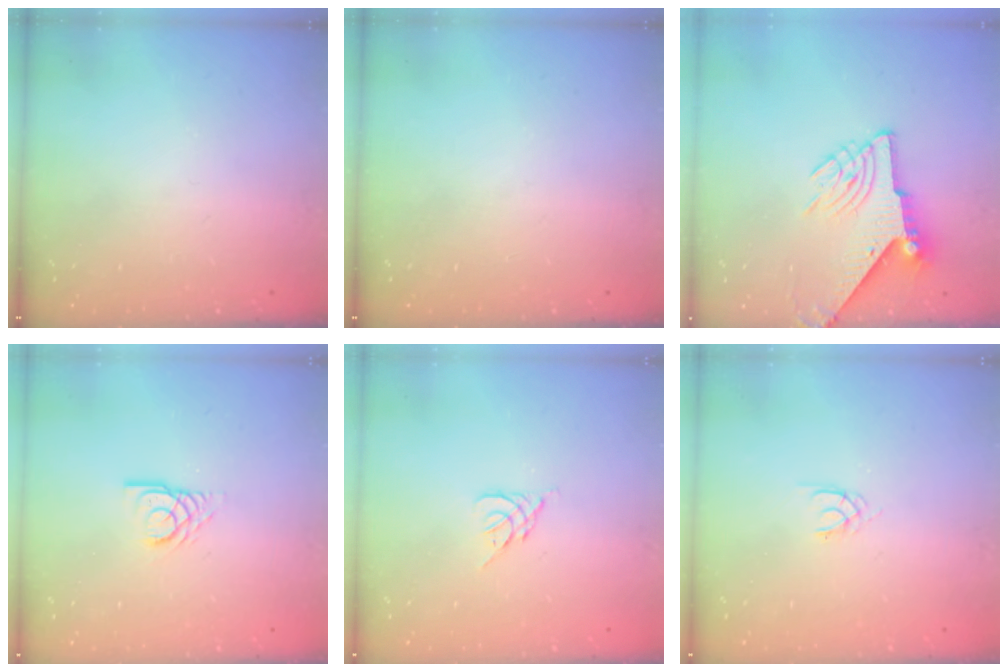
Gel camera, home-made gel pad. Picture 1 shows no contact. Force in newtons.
{"total": 0.0}
{"total": 7.4, "press": 7.3, "slide": 0.9}
{"total": 3.6, "press": 3.6, "slide": 0.2}
{"total": 2.6, "press": 2.5, "slide": 0.7}
{"total": 1.3, "press": 1.2, "slide": 0.3}